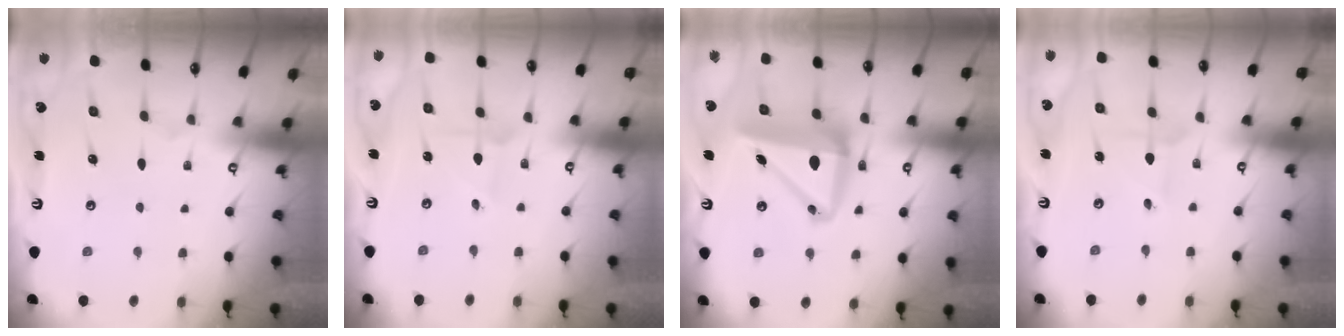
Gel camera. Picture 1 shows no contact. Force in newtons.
{"total": 1.4, "press": 1.4, "slide": 0.1}
{"total": 11.9, "press": 11.7, "slide": 2.3}
{"total": 2.0, "press": 2.0, "slide": 0.3}